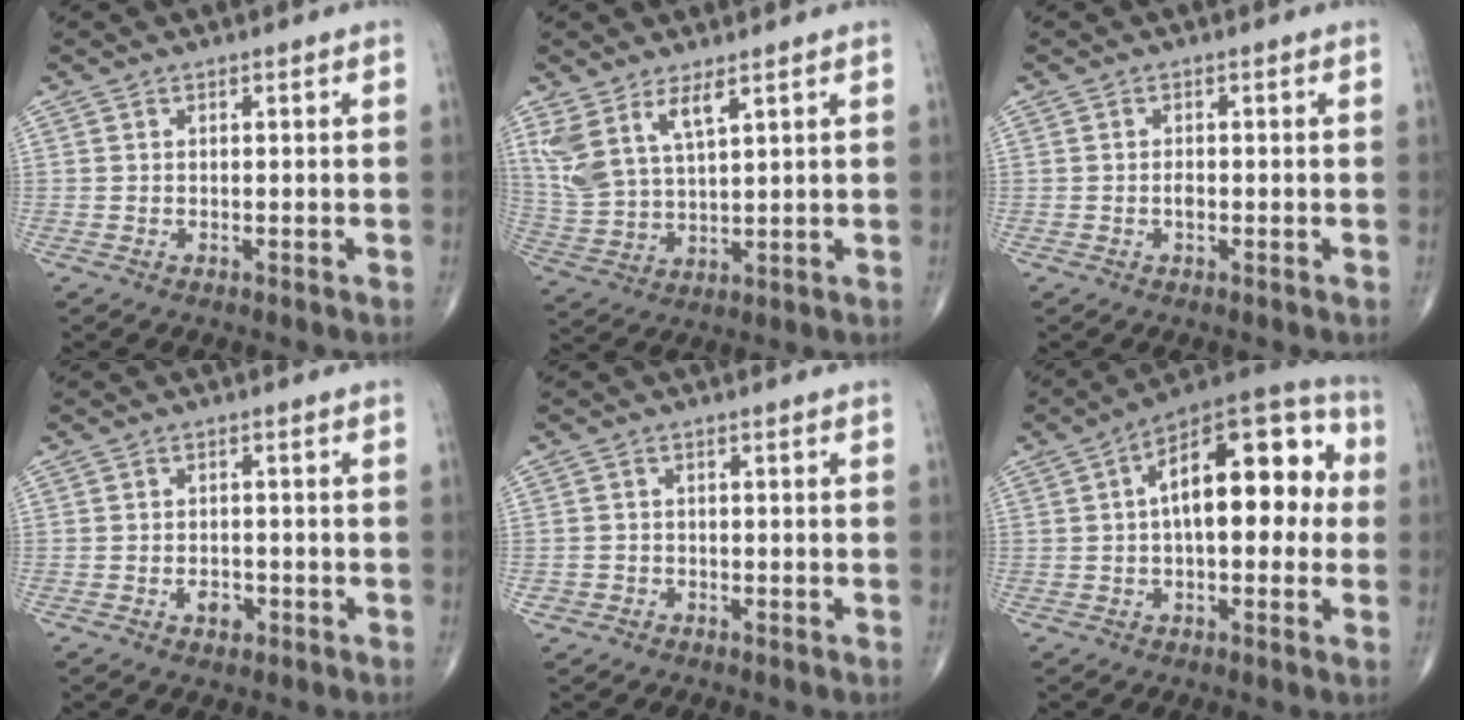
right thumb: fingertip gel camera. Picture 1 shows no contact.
{"total": 9.0, "force": [5.2, 3.3, 6.6], "torque": [-0.143, -0.021, 0.116]}
{"total": 1.2, "force": [-0.4, 0.7, 1.0], "torque": [-0.017, 0.001, -0.007]}
{"total": 2.8, "force": [-1.3, 1.8, 1.7], "torque": [-0.017, 0.007, -0.017]}
{"total": 1.7, "force": [-0.9, 1.5, 0.1], "torque": [0.004, 0.009, -0.017]}
{"total": 18.8, "force": [2.4, 8.9, 16.3], "torque": [-0.214, 0.045, 0.025]}